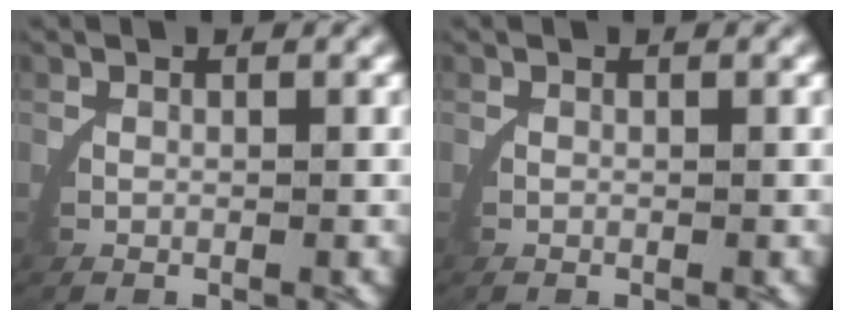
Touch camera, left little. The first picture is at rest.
{"total": 0.0}